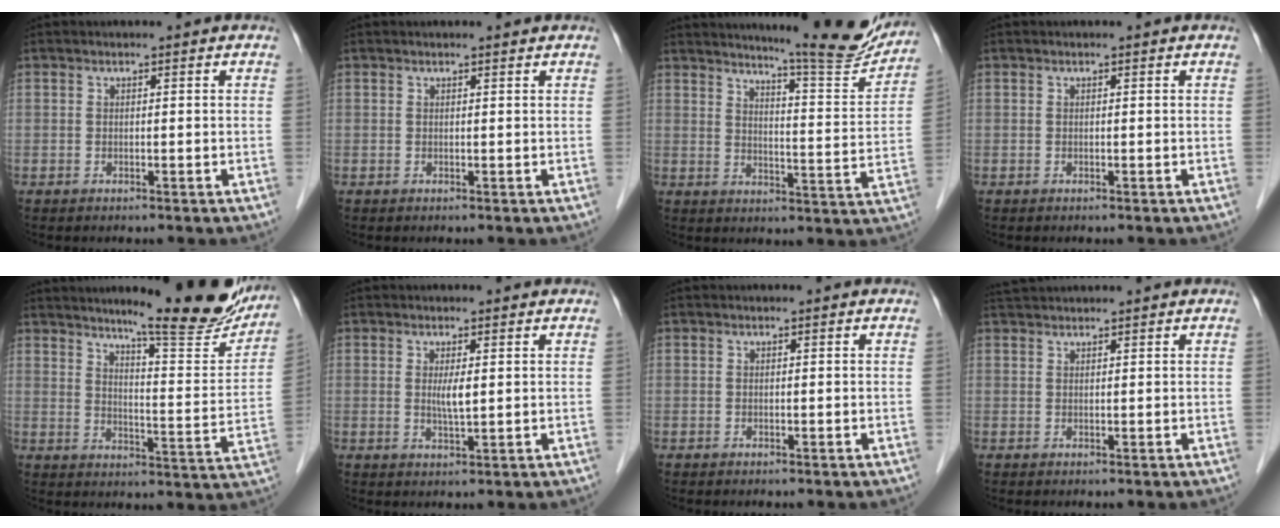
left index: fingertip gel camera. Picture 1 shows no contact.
{"total": 0.7, "force": [0.7, -0.1, 0.1], "torque": [-0.010, 0.001, 0.009]}
{"total": 15.0, "force": [14.2, 0.0, 5.0], "torque": [-0.071, -0.058, 0.174]}
{"total": 0.0}
{"total": 18.2, "force": [15.6, 1.6, 9.3], "torque": [-0.116, -0.048, 0.198]}
{"total": 2.4, "force": [0.5, 0.3, 2.4], "torque": [-0.048, -0.005, 0.011]}
{"total": 0.0}
{"total": 3.2, "force": [3.1, -0.2, 0.8], "torque": [-0.009, 0.033, 0.058]}